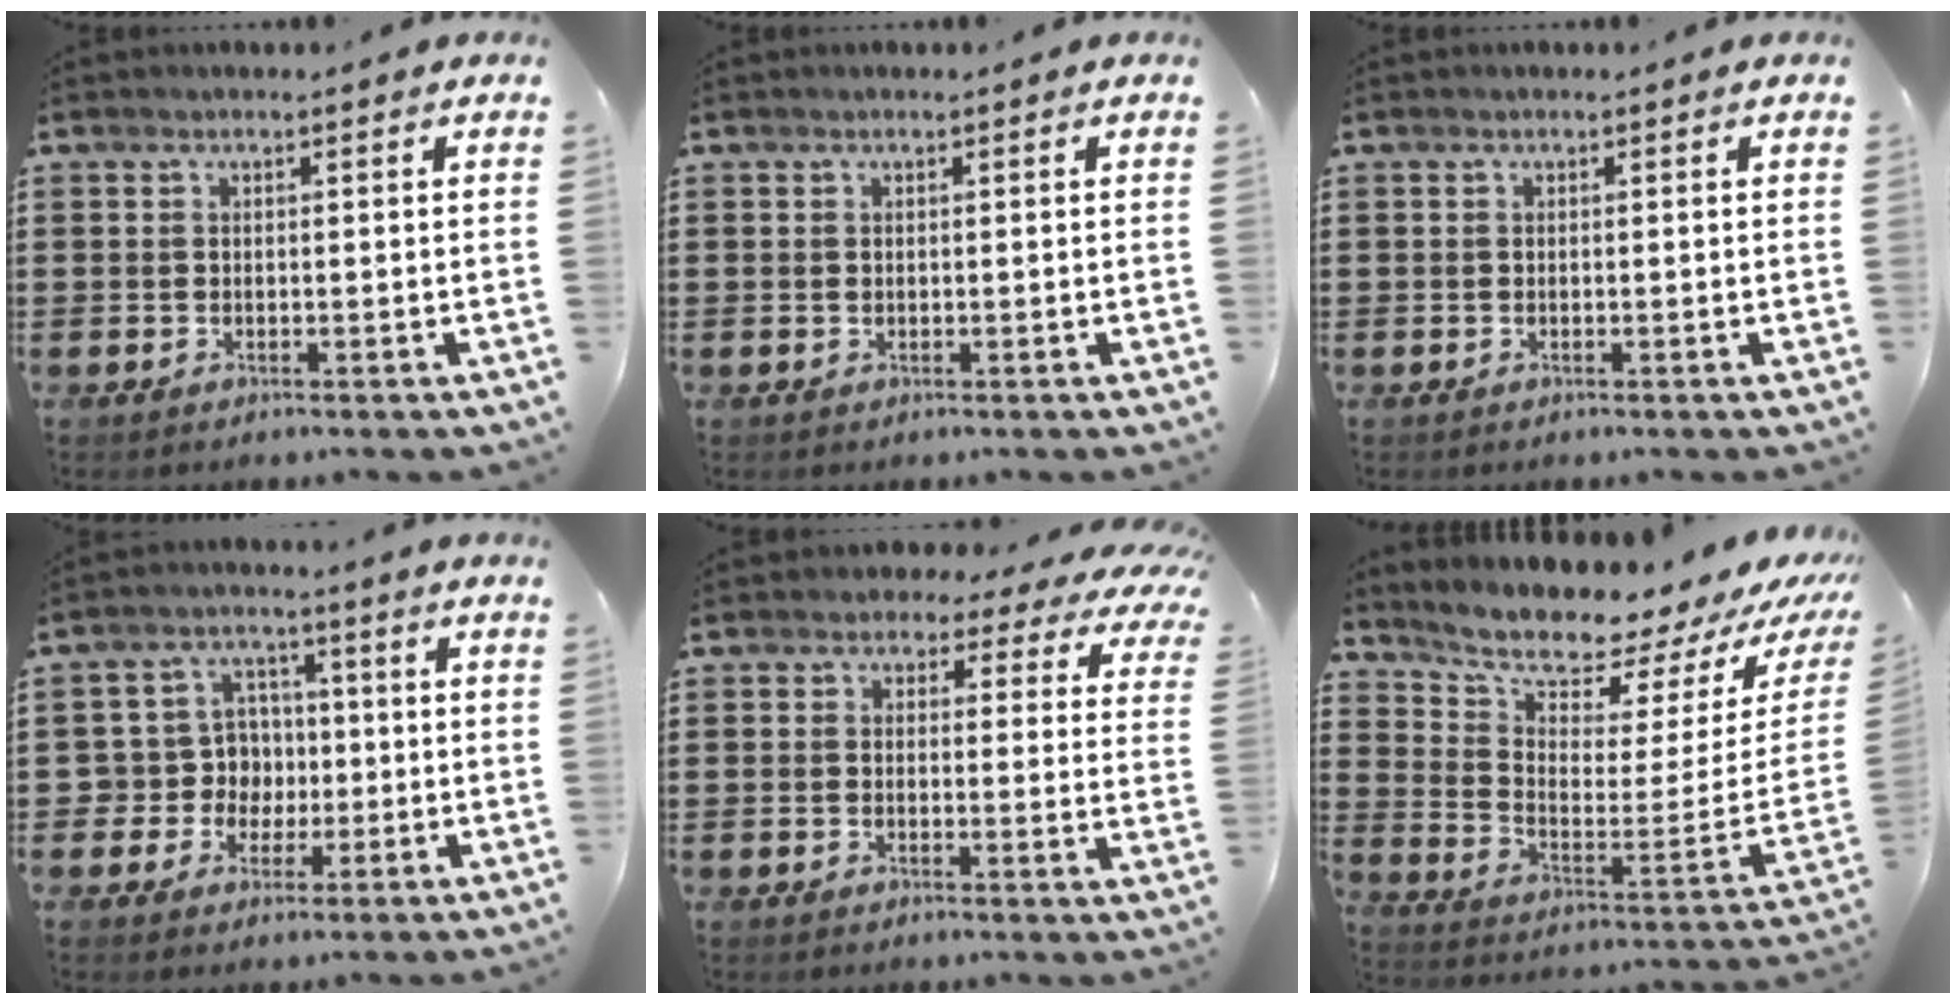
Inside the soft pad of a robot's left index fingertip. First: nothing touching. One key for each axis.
{"total": 0.0}
{"total": 0.0}
{"total": 6.3, "fx": -0.1, "fy": 6.2, "fz": 1.2, "tx": -0.050, "ty": 0.015, "tz": 0.000}
{"total": 3.2, "fx": 2.6, "fy": 1.4, "fz": 1.0, "tx": -0.028, "ty": -0.009, "tz": 0.043}
{"total": 7.3, "fx": 7.1, "fy": 1.0, "fz": 1.6, "tx": -0.053, "ty": -0.083, "tz": 0.113}